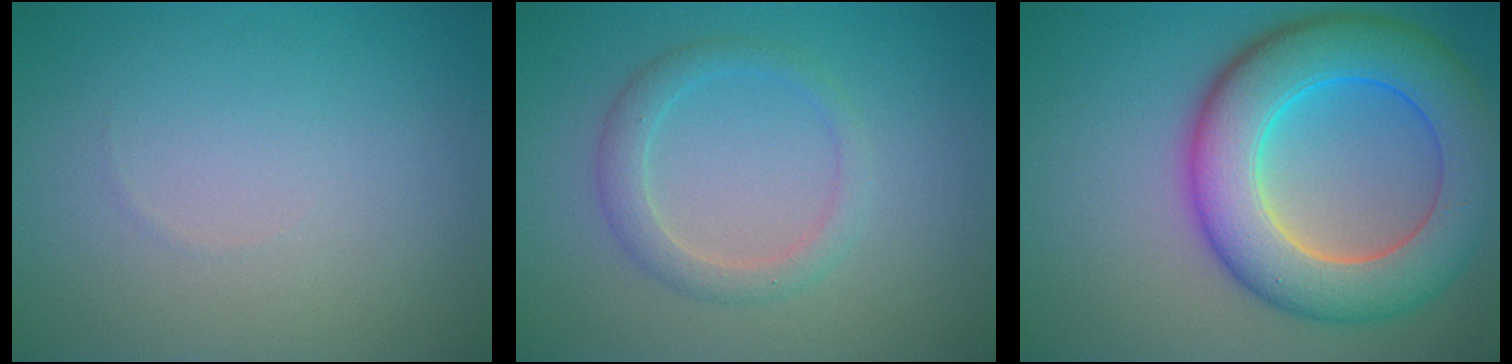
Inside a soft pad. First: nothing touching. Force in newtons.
{"total": 2.4, "press": 2.4, "slide": 0.2}
{"total": 10.0, "press": 10.0, "slide": 0.3}